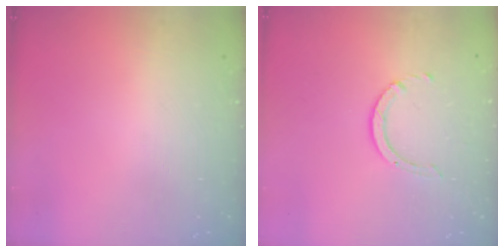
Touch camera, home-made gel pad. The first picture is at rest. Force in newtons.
{"total": 2.5, "press": 2.5, "slide": 0.2}